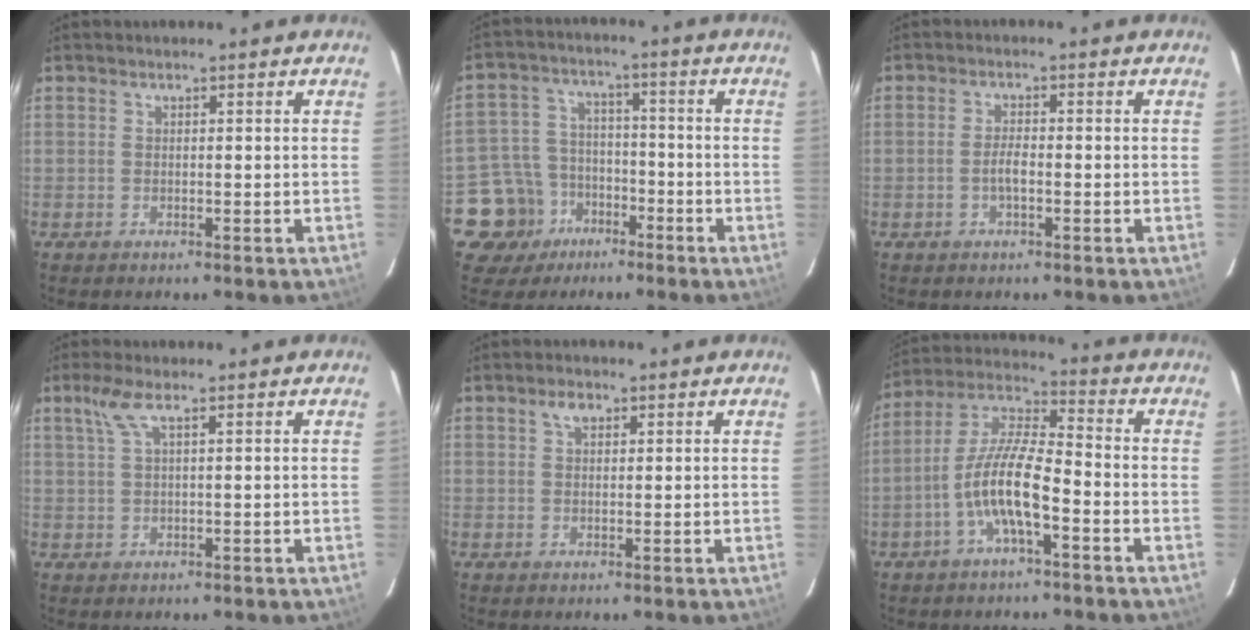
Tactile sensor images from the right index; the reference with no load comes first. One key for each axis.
{"total": 10.8, "fx": -6.0, "fy": 8.8, "fz": 1.8, "tx": -0.071, "ty": 0.029, "tz": -0.088}
{"total": 2.6, "fx": -0.9, "fy": 1.0, "fz": 2.2, "tx": -0.045, "ty": 0.003, "tz": -0.017}
{"total": 3.0, "fx": 1.6, "fy": 0.1, "fz": 2.6, "tx": -0.057, "ty": 0.006, "tz": 0.036}
{"total": 2.1, "fx": 1.0, "fy": 1.3, "fz": 1.3, "tx": -0.022, "ty": 0.008, "tz": 0.019}
{"total": 10.7, "fx": -4.4, "fy": 2.4, "fz": 9.5, "tx": -0.201, "ty": 0.007, "tz": -0.086}